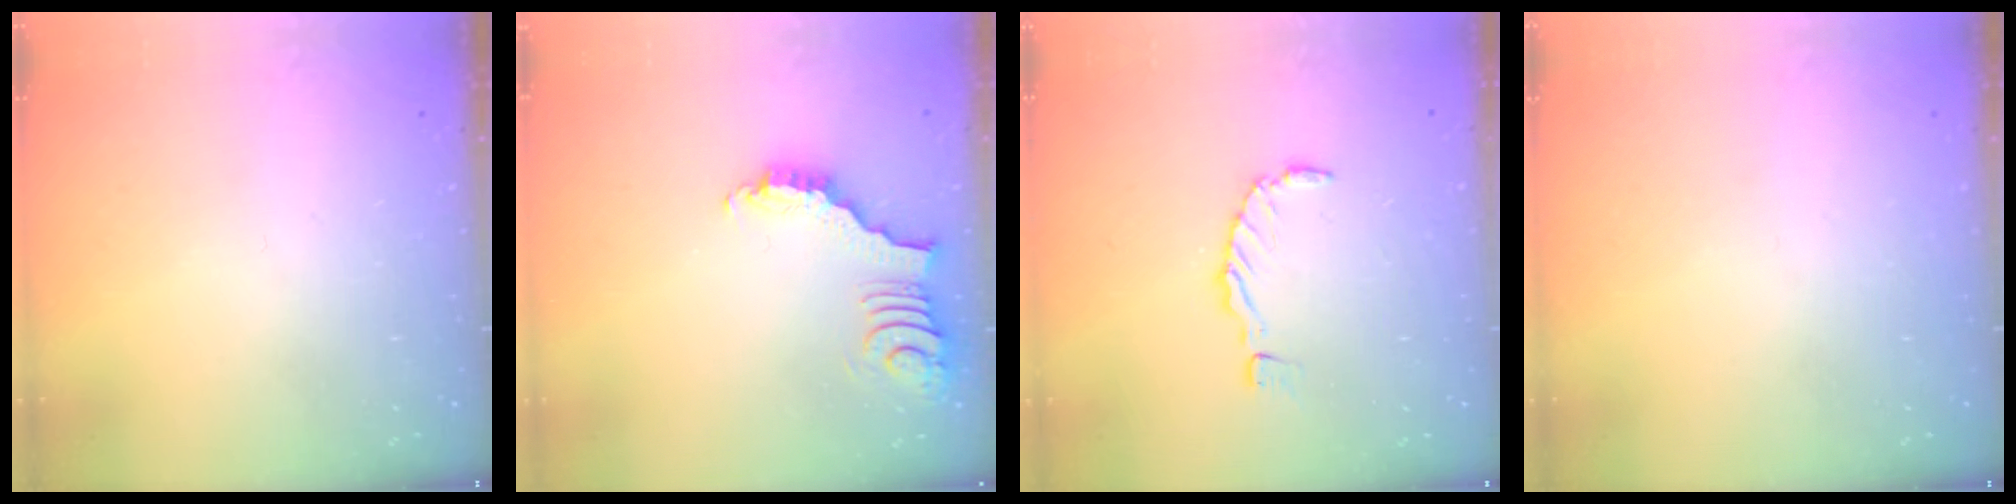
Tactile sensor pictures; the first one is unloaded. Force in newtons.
{"total": 3.9, "press": 3.8, "slide": 0.7}
{"total": 0.0}
{"total": 0.0}